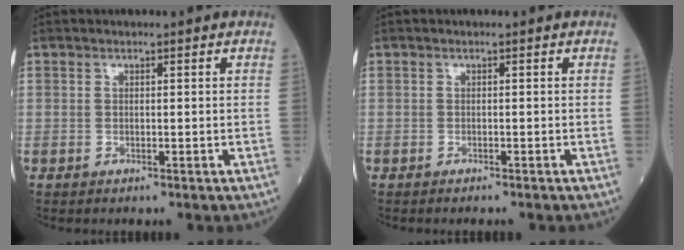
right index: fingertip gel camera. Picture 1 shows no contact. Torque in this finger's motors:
{"motor_torque": [-0.10, -0.06, -0.03, 0.00]}